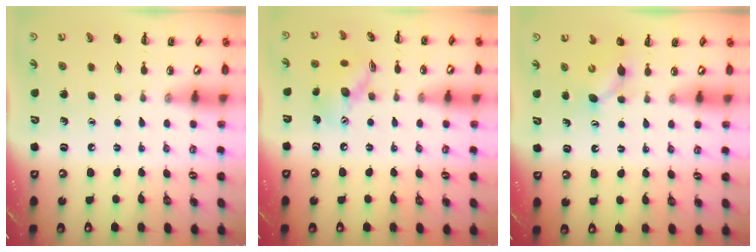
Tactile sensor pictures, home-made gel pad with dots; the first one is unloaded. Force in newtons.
{"total": 10.4, "press": 10.4, "slide": 1.0}
{"total": 3.9, "press": 3.7, "slide": 1.0}